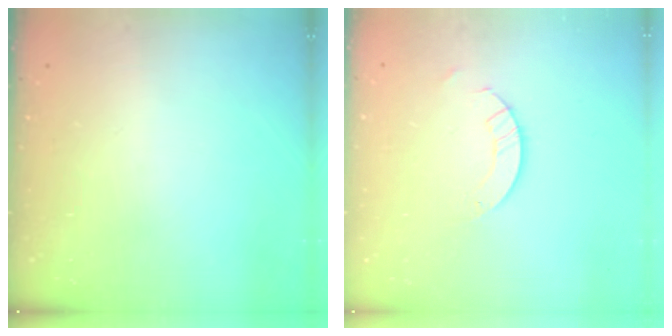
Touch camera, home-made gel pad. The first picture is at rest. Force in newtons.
{"total": 2.6, "press": 2.6, "slide": 0.2}